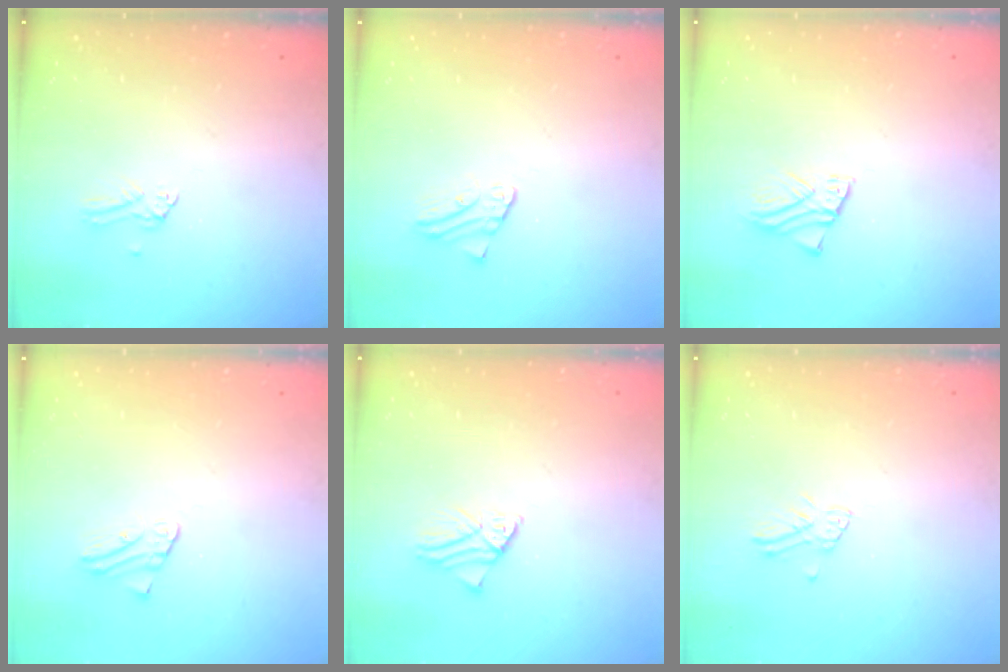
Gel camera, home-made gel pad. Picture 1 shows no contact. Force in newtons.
{"total": 1.9, "press": 1.9, "slide": 0.1}
{"total": 1.7, "press": 1.7, "slide": 0.1}
{"total": 1.2, "press": 1.2, "slide": 0.1}
{"total": 1.7, "press": 1.7, "slide": 0.1}
{"total": 3.7, "press": 3.7, "slide": 0.2}